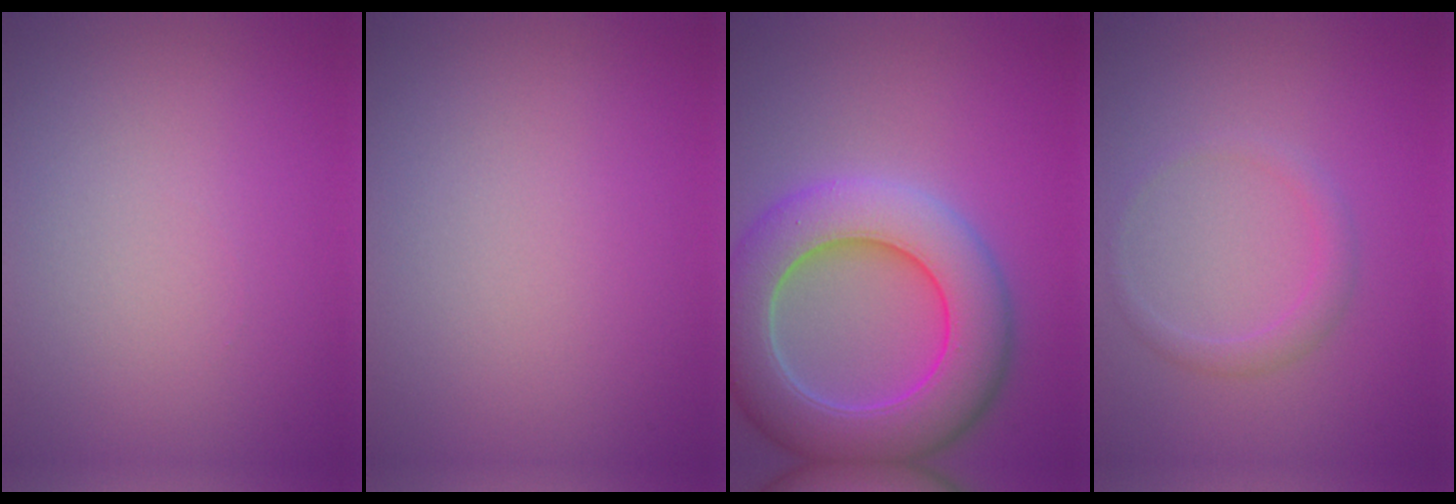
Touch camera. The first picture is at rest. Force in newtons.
{"total": 0.0}
{"total": 9.9, "press": 9.8, "slide": 0.4}
{"total": 1.5, "press": 1.5, "slide": 0.1}